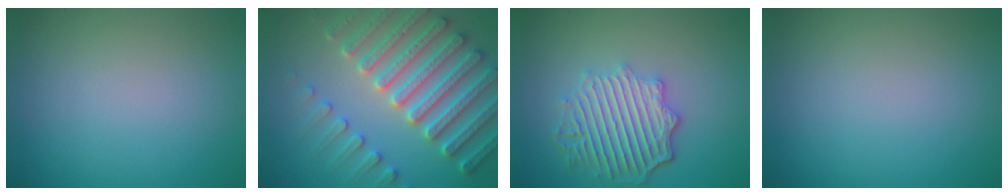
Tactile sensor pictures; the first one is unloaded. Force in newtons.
{"total": 7.6, "press": 7.4, "slide": 2.0}
{"total": 5.8, "press": 4.6, "slide": 3.6}
{"total": 0.0}